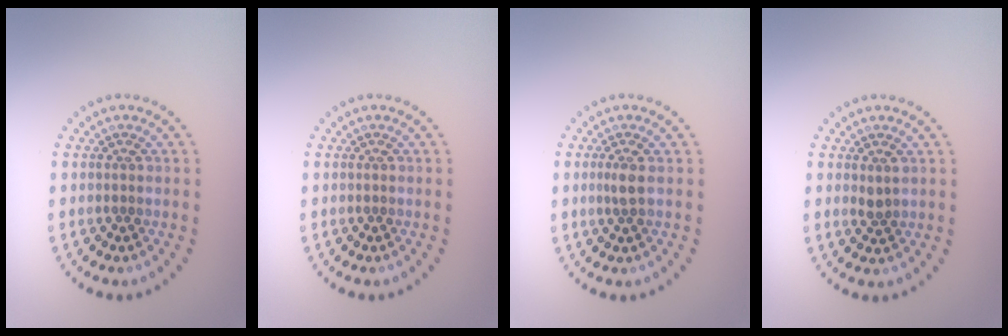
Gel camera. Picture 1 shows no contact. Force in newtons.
{"total": 0.0}
{"total": 1.5, "press": 1.1, "slide": 1.0}
{"total": 0.9, "press": 0.9, "slide": 0.2}